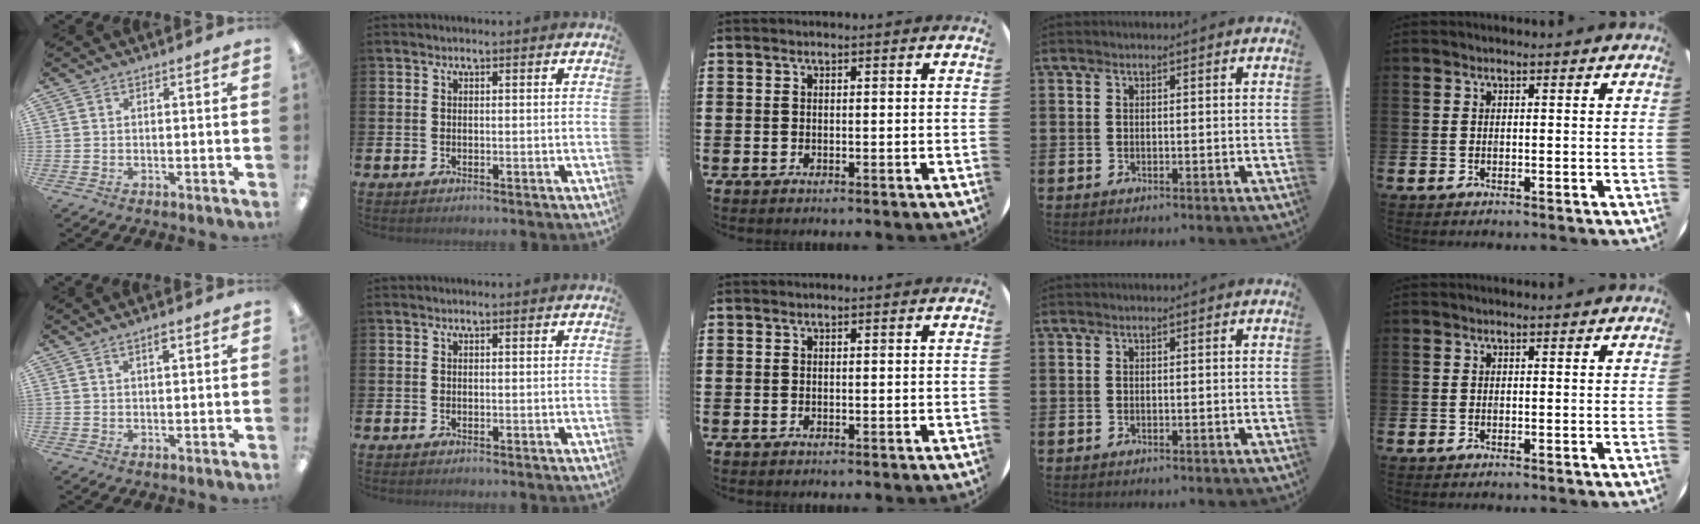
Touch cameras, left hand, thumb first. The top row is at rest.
{"thumb": {"total": 2.1, "force": [1.4, 0.5, 1.4], "torque": [-0.024, -0.001, 0.023]}}